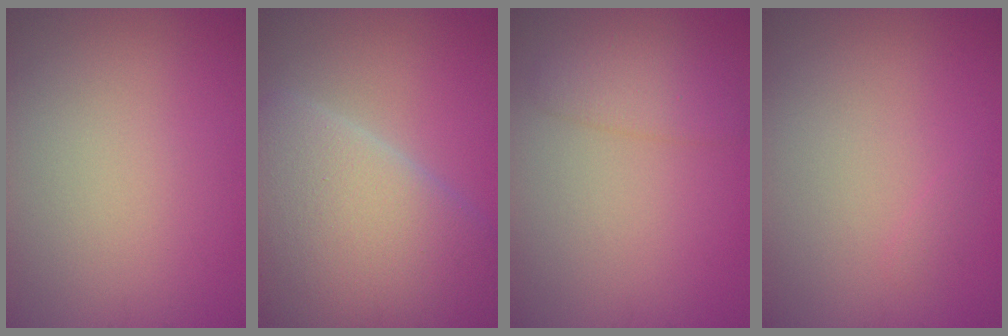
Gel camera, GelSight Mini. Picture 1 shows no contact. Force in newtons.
{"total": 11.4, "press": 11.4, "slide": 0.5}
{"total": 2.7, "press": 2.7, "slide": 0.2}
{"total": 0.5, "press": 0.5, "slide": 0.1}